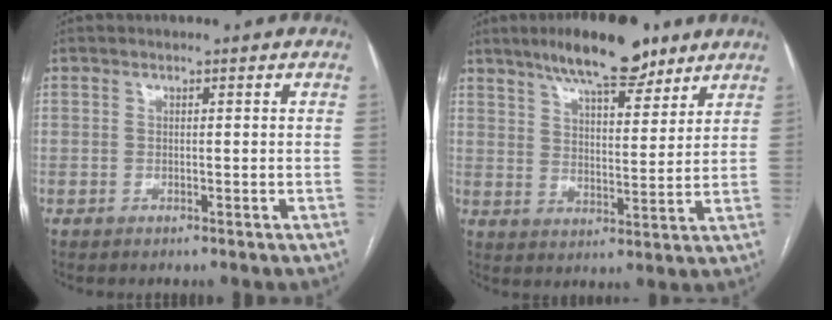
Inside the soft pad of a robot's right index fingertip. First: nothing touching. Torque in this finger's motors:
{"motor_torque": [0.27, 0.30, 0.41, 0.10]}